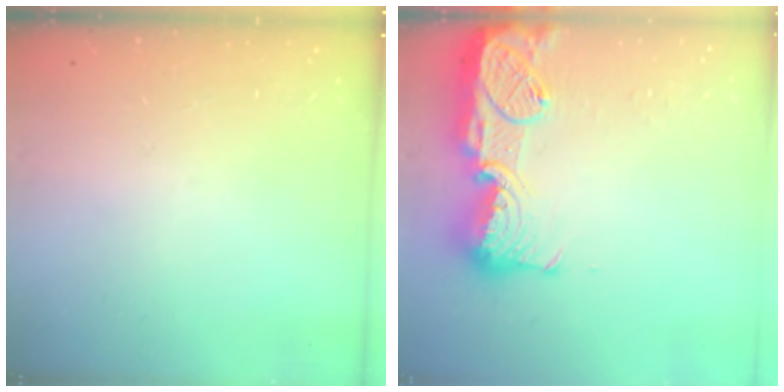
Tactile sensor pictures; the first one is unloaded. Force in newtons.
{"total": 19.4, "press": 19.0, "slide": 3.7}